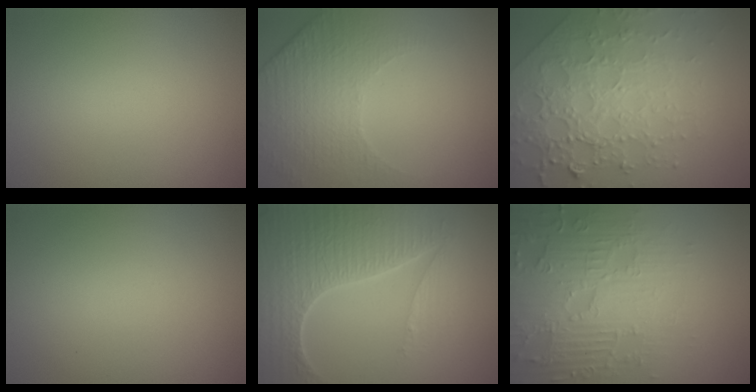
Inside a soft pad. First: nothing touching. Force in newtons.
{"total": 4.9, "press": 3.2, "slide": 3.6}
{"total": 7.9, "press": 5.6, "slide": 5.6}
{"total": 0.0}
{"total": 7.1, "press": 5.3, "slide": 4.6}
{"total": 6.1, "press": 5.2, "slide": 3.1}